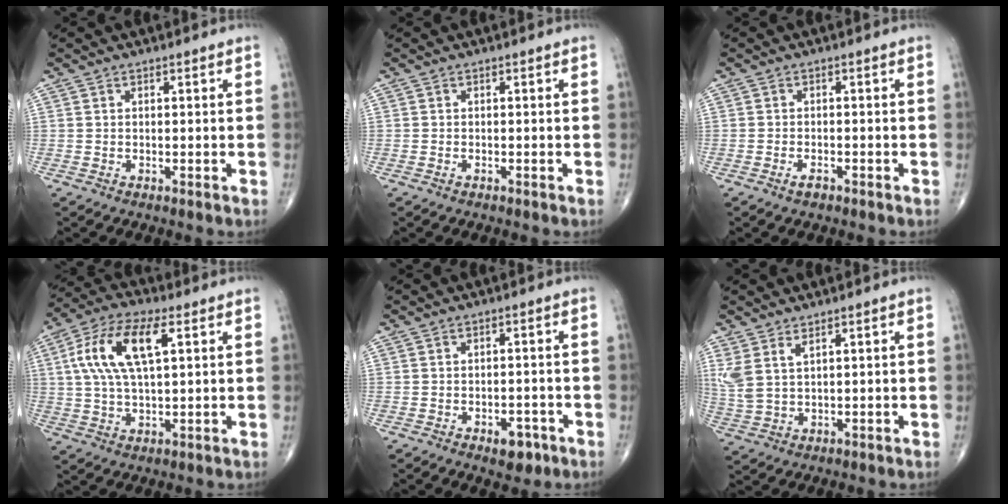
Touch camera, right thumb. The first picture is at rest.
{"total": 0.0}
{"total": 1.5, "force": [-1.1, 0.5, 0.9], "torque": [-0.021, 0.004, -0.020]}
{"total": 13.5, "force": [3.8, 5.6, 11.7], "torque": [-0.240, 0.015, 0.070]}
{"total": 4.3, "force": [-2.2, 2.4, 2.8], "torque": [-0.020, 0.011, -0.026]}
{"total": 5.3, "force": [2.7, 2.1, 4.0], "torque": [-0.102, -0.009, 0.067]}